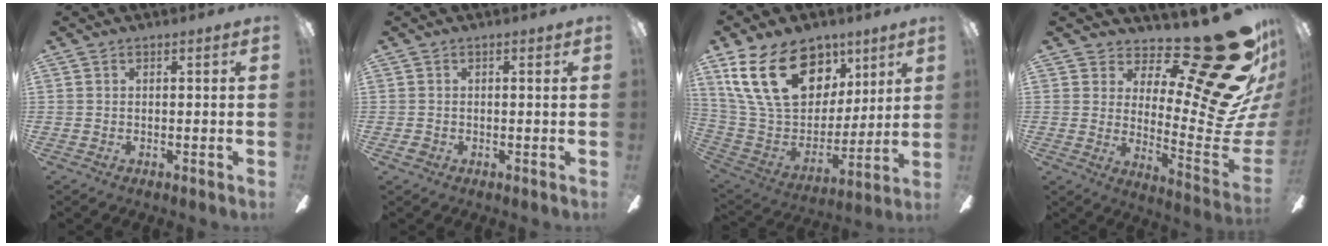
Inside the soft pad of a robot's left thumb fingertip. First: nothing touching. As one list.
[{"total": 1.0, "force": [-0.3, 0.9, 0.3], "torque": [-0.005, 0.005, -0.007]}, {"total": 25.8, "force": [12.5, 16.4, 15.6], "torque": [-0.300, -0.052, 0.228]}, {"total": 27.0, "force": [16.7, 8.2, 19.6], "torque": [-0.225, -0.146, 0.286]}]